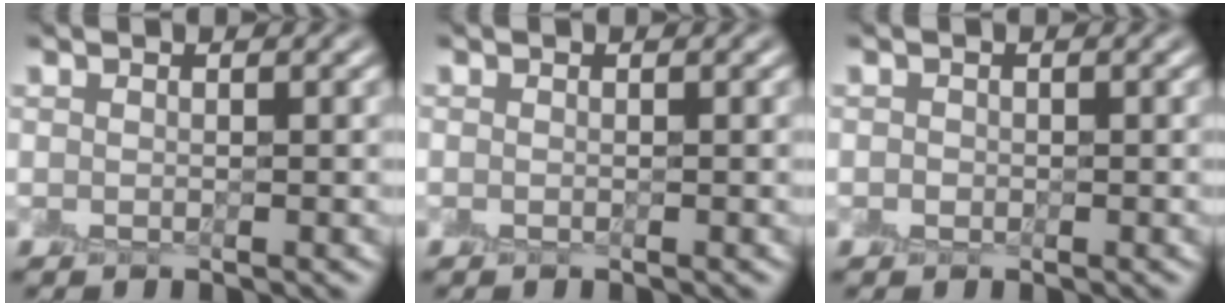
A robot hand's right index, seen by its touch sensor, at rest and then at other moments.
{"total": 0.0}
{"total": 0.7, "force": [-0.2, 0.6, 0.3], "torque": [-0.001, 0.003, 0.001]}